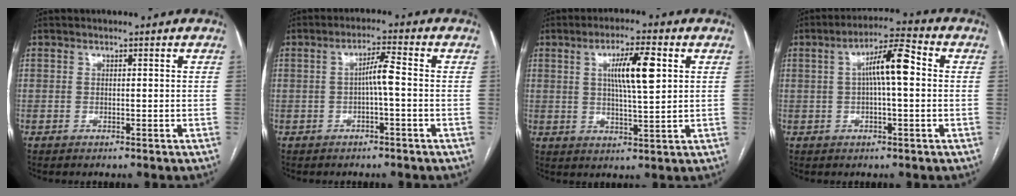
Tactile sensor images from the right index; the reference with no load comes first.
{"total": 3.5, "force": [-0.4, -0.1, 3.5], "torque": [-0.062, 0.010, -0.004]}
{"total": 8.3, "force": [2.3, 1.1, 7.9], "torque": [-0.137, 0.006, 0.041]}
{"total": 7.9, "force": [0.8, 1.2, 7.8], "torque": [-0.136, 0.027, 0.010]}